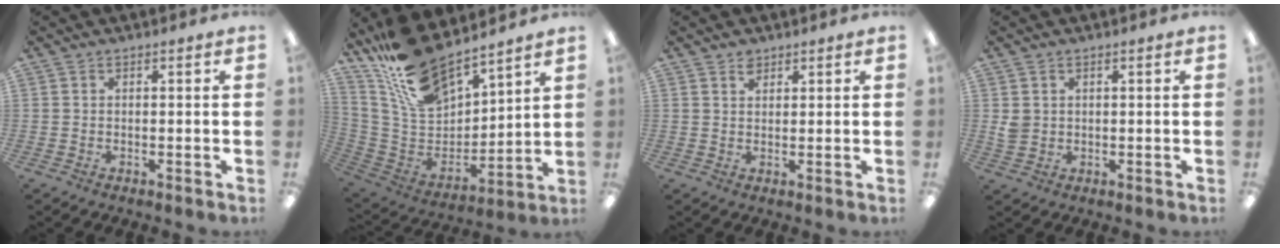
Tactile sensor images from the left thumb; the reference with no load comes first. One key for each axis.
{"total": 18.6, "fx": 15.6, "fy": 7.0, "fz": 7.4, "tx": -0.169, "ty": -0.102, "tz": 0.287}
{"total": 2.2, "fx": 1.8, "fy": 1.2, "fz": 0.5, "tx": -0.003, "ty": -0.007, "tz": 0.034}
{"total": 2.6, "fx": 0.7, "fy": 2.3, "fz": 0.9, "tx": -0.010, "ty": 0.000, "tz": 0.013}